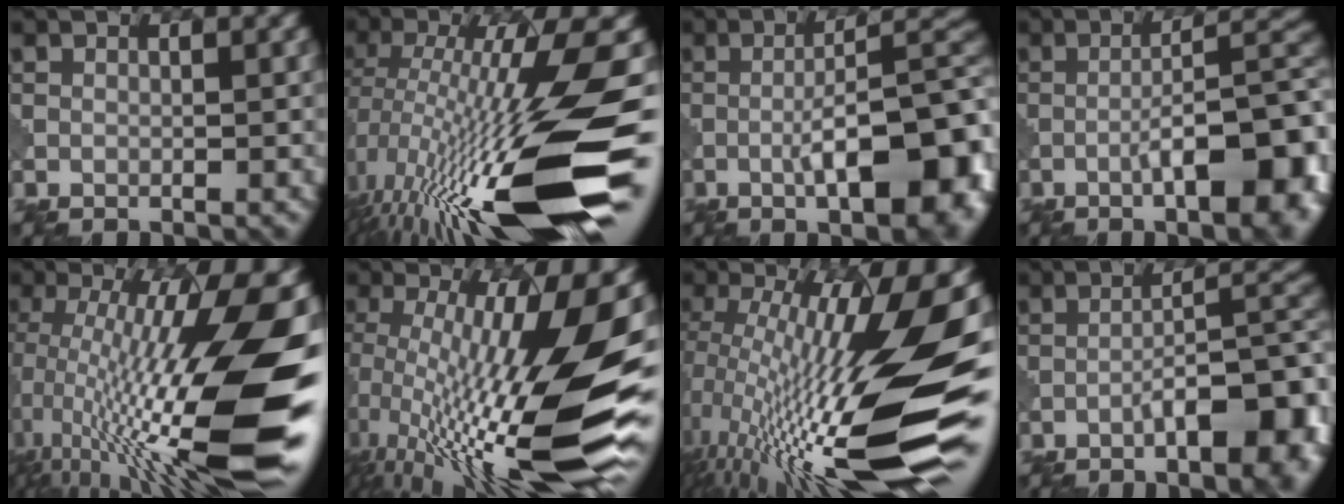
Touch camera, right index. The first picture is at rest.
{"total": 16.7, "force": [-4.5, 3.4, 15.7], "torque": [-0.289, -0.003, -0.067]}
{"total": 13.2, "force": [-2.9, 4.4, 12.1], "torque": [-0.151, 0.011, -0.040]}
{"total": 11.7, "force": [-3.7, 3.6, 10.6], "torque": [-0.139, 0.013, -0.046]}
{"total": 19.4, "force": [-2.9, 5.3, 18.4], "torque": [-0.304, 0.012, -0.056]}
{"total": 18.3, "force": [-2.6, 4.1, 17.7], "torque": [-0.302, -0.001, -0.046]}
{"total": 18.7, "force": [-1.6, 4.3, 18.1], "torque": [-0.306, 0.010, -0.034]}
{"total": 10.7, "force": [-4.3, 3.7, 9.1], "torque": [-0.111, 0.015, -0.053]}